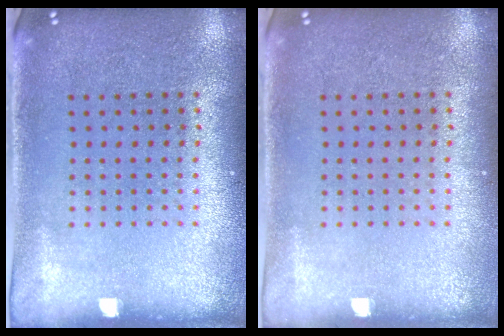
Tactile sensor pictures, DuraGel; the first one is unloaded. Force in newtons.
{"total": 0.0}